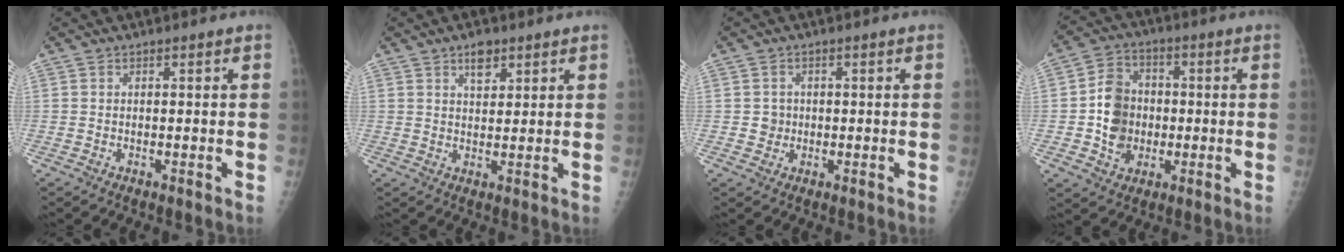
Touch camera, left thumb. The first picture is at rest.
{"total": 3.8, "force": [2.3, 2.0, 2.2], "torque": [-0.021, -0.013, 0.038]}
{"total": 2.1, "force": [-0.1, 2.1, 0.4], "torque": [0.007, 0.006, -0.002]}
{"total": 10.5, "force": [-1.1, 8.8, 5.7], "torque": [-0.074, 0.015, -0.023]}